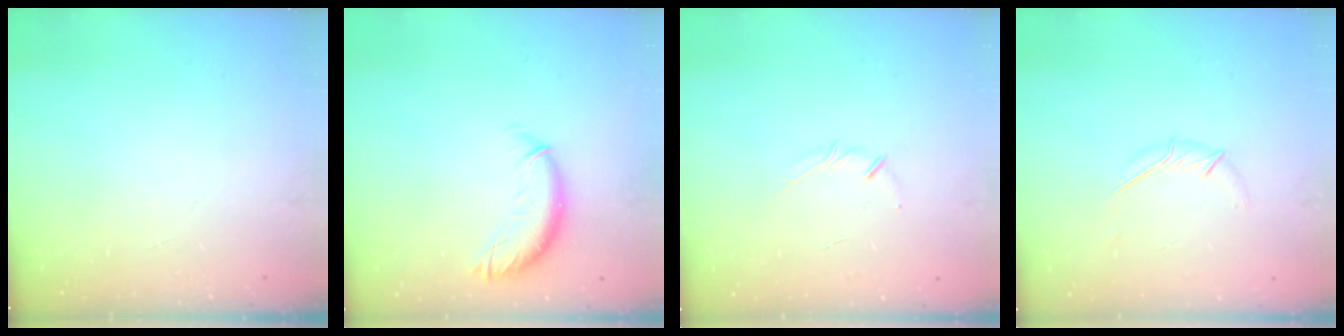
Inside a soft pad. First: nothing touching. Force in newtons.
{"total": 10.1, "press": 10.1, "slide": 0.6}
{"total": 2.5, "press": 2.4, "slide": 0.4}
{"total": 3.9, "press": 3.8, "slide": 0.8}